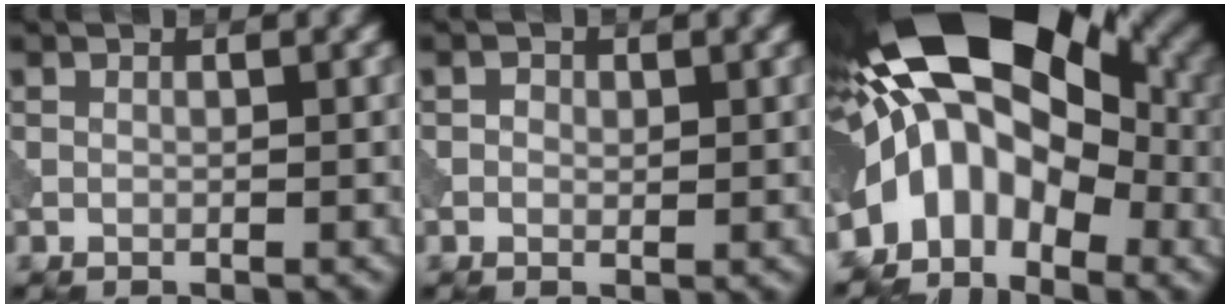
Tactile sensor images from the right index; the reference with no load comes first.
{"total": 0.7, "force": [0.1, 0.6, 0.4], "torque": [-0.004, -0.002, 0.000]}
{"total": 14.5, "force": [-1.0, 8.9, 11.3], "torque": [-0.174, 0.029, -0.033]}